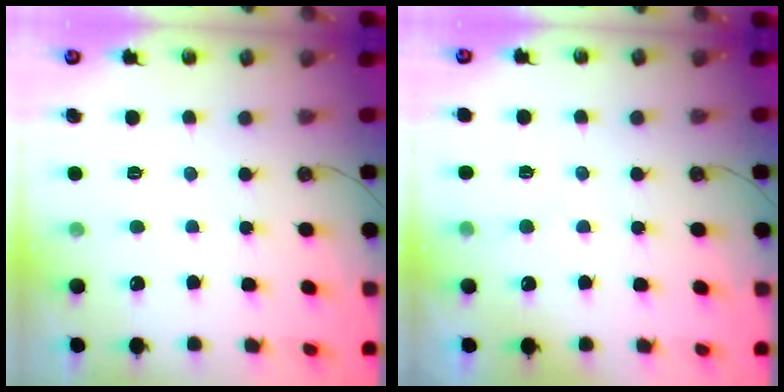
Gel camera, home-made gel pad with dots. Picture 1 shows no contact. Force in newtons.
{"total": 5.2, "press": 5.1, "slide": 1.1}